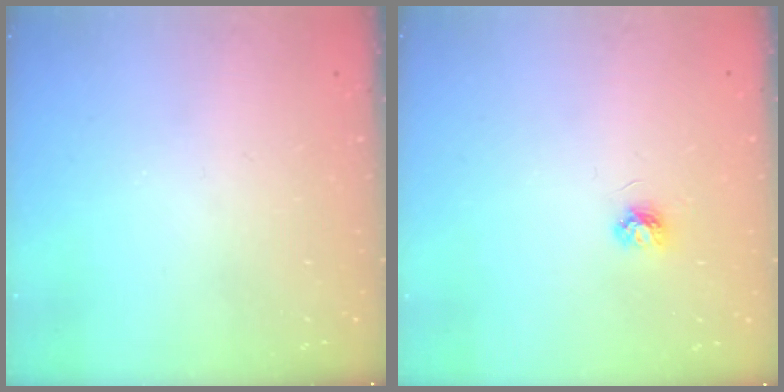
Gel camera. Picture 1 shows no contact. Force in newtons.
{"total": 3.9, "press": 3.9, "slide": 0.5}